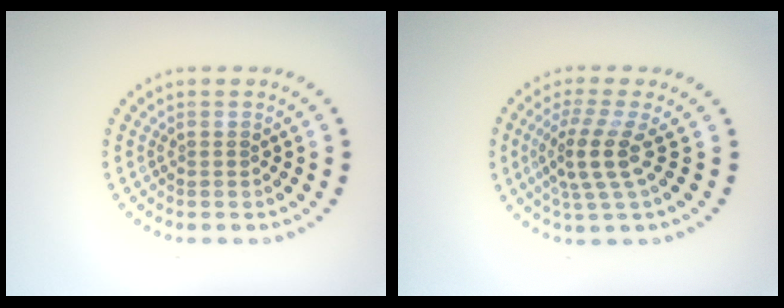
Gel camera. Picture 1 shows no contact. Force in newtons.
{"total": 3.8, "press": 2.8, "slide": 2.5}